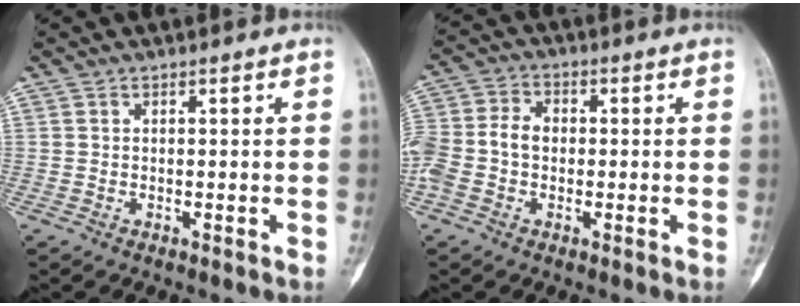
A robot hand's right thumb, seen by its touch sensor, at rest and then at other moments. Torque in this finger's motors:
{"motor_torque": [1.71, 1.72, 1.08, -0.98, 0.47]}